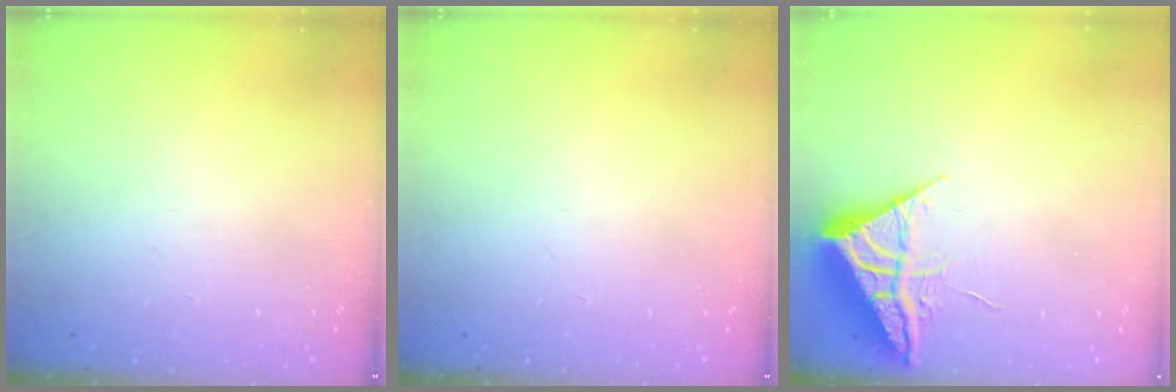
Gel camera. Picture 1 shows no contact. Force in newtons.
{"total": 0.0}
{"total": 7.0, "press": 7.0, "slide": 0.3}